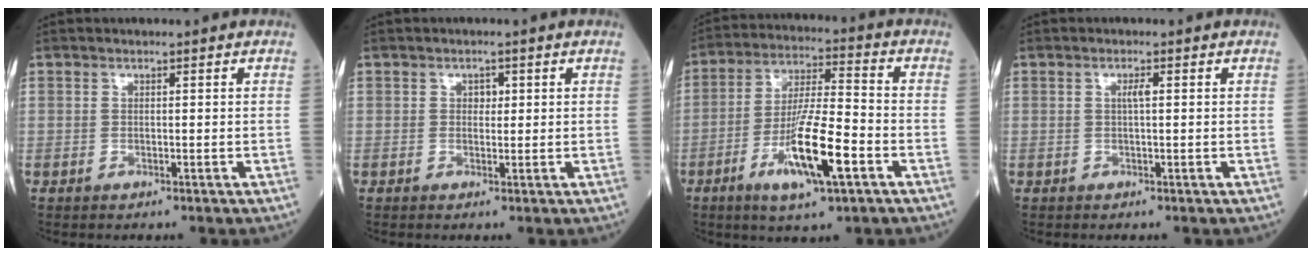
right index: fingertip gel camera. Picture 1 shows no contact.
{"total": 1.5, "force": [0.5, 1.1, 1.0], "torque": [-0.010, -0.001, 0.005]}
{"total": 12.7, "force": [-5.0, 1.6, 11.6], "torque": [-0.212, -0.012, -0.090]}
{"total": 1.3, "force": [0.3, 0.1, 1.3], "torque": [-0.025, 0.002, 0.003]}